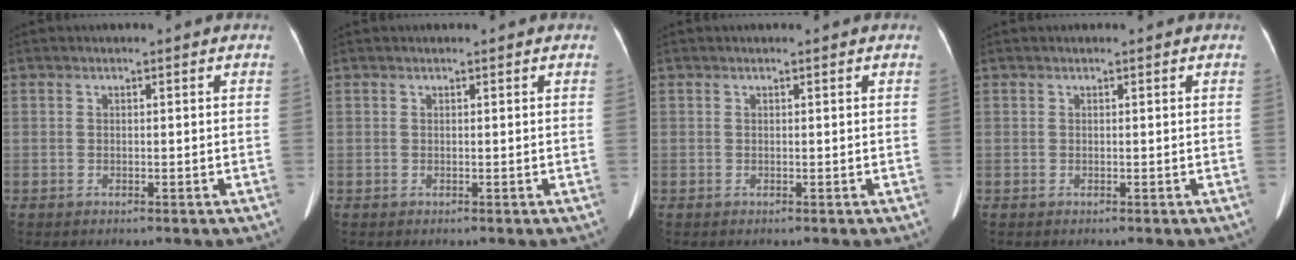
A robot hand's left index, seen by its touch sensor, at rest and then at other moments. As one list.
[{"total": 0.0}, {"total": 0.0}, {"total": 0.0}]